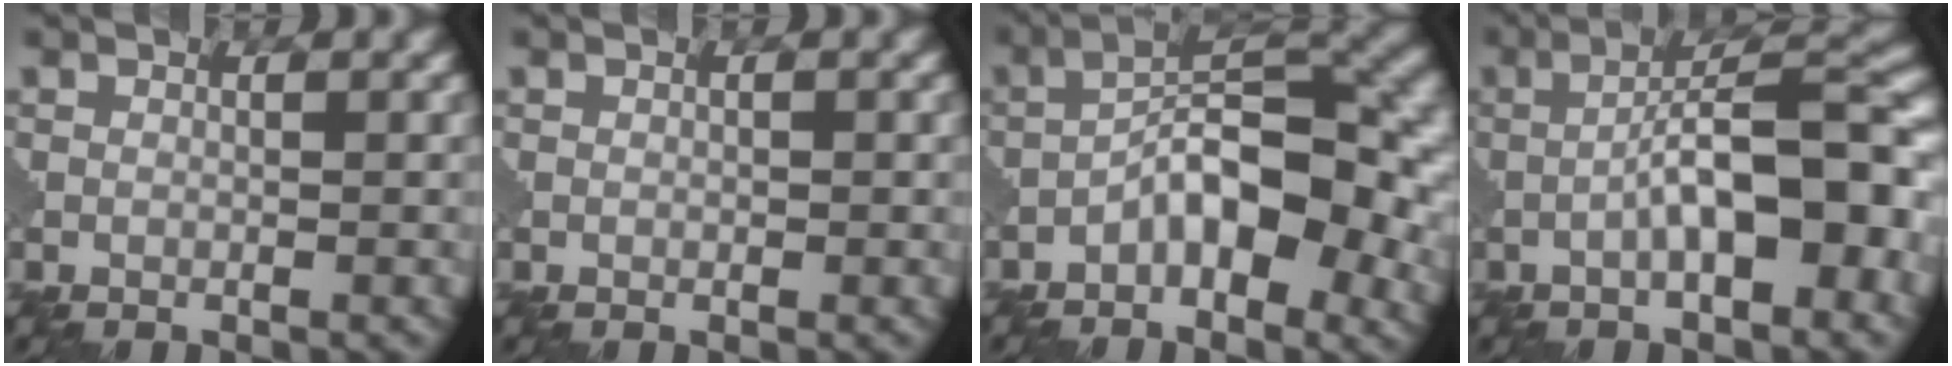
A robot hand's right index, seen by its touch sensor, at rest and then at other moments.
{"total": 0.5, "force": [0.1, 0.3, 0.4], "torque": [-0.005, 0.000, 0.000]}
{"total": 9.8, "force": [-2.9, 4.2, 8.3], "torque": [-0.121, 0.017, -0.057]}
{"total": 9.0, "force": [-2.1, 2.6, 8.4], "torque": [-0.118, 0.022, -0.038]}